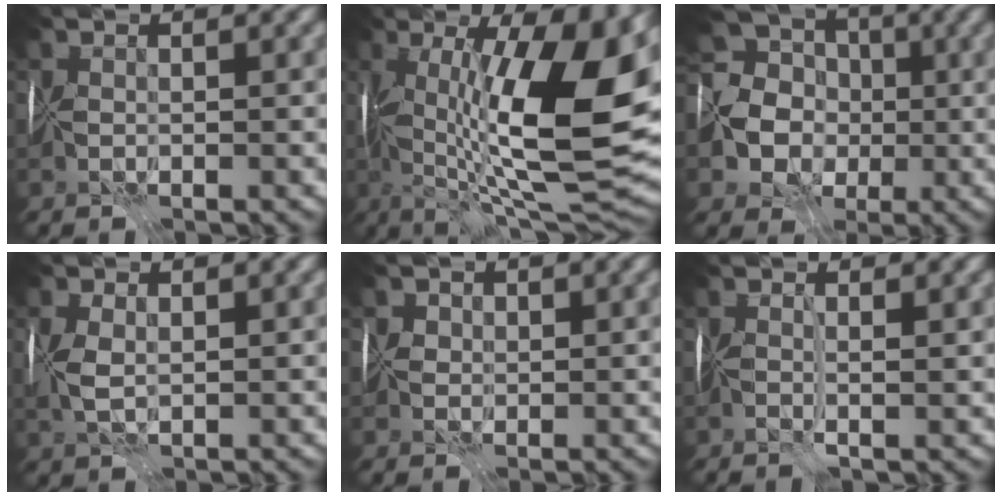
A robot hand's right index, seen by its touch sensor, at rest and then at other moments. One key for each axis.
{"total": 14.7, "fx": 1.4, "fy": 3.3, "fz": 14.2, "tx": -0.196, "ty": 0.006, "tz": 0.024}
{"total": 12.2, "fx": -0.9, "fy": 10.8, "fz": 5.6, "tx": -0.145, "ty": 0.012, "tz": -0.044}
{"total": 1.9, "fx": 0.4, "fy": 0.8, "fz": 1.7, "tx": -0.047, "ty": 0.002, "tz": 0.009}
{"total": 1.6, "fx": 0.8, "fy": 1.4, "fz": 0.1, "tx": 0.013, "ty": 0.015, "tz": 0.006}
{"total": 0.9, "fx": 0.3, "fy": -0.8, "fz": 0.4, "tx": -0.001, "ty": -0.003, "tz": 0.008}